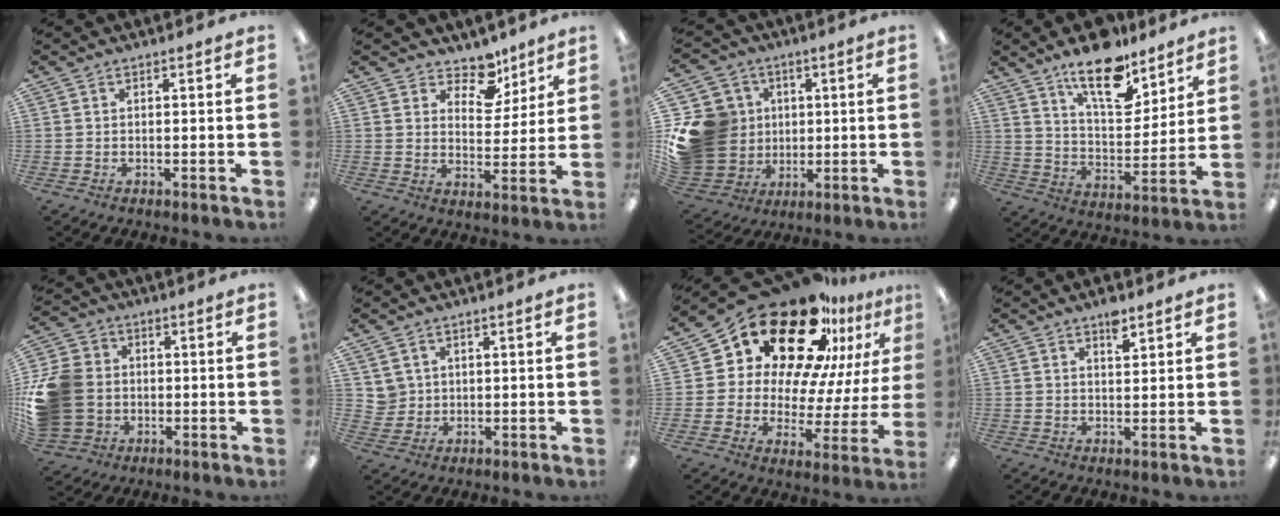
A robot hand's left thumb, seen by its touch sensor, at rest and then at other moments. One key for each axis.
{"total": 9.1, "fx": 6.7, "fy": 5.3, "fz": 3.0, "tx": -0.039, "ty": -0.045, "tz": 0.120}
{"total": 20.5, "fx": 1.7, "fy": 18.3, "fz": 9.0, "tx": -0.195, "ty": 0.004, "tz": 0.066}
{"total": 16.2, "fx": 12.0, "fy": 6.3, "fz": 8.7, "tx": -0.138, "ty": -0.070, "tz": 0.207}
{"total": 15.5, "fx": -0.5, "fy": 13.2, "fz": 8.1, "tx": -0.177, "ty": 0.020, "tz": -0.002}
{"total": 3.9, "fx": 2.1, "fy": 3.2, "fz": -0.3, "tx": -0.003, "ty": -0.003, "tz": 0.040}
{"total": 25.3, "fx": 18.2, "fy": 12.6, "fz": 12.3, "tx": -0.207, "ty": -0.134, "tz": 0.319}
{"total": 4.1, "fx": 3.0, "fy": 1.6, "fz": 2.2, "tx": -0.018, "ty": -0.020, "tz": 0.047}